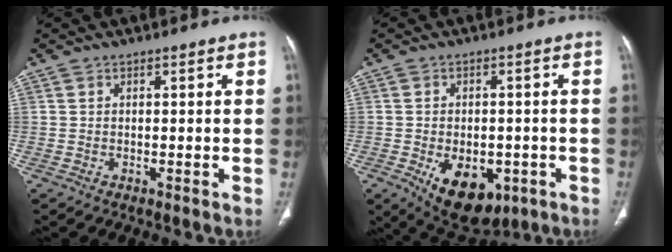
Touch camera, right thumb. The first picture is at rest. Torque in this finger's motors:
{"motor_torque": [-0.32, 0.58, -0.09, 0.09, 0.14]}